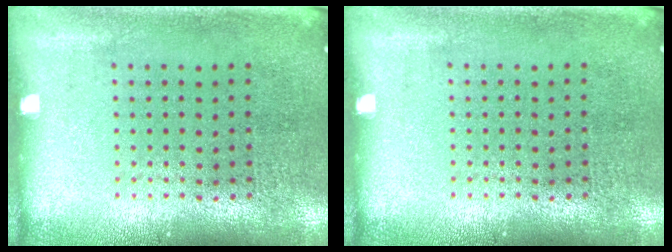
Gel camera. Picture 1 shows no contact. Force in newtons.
{"total": 0.0}